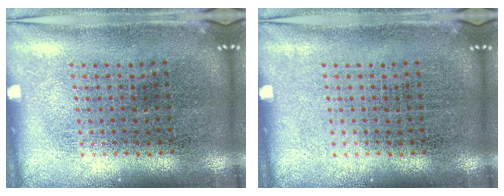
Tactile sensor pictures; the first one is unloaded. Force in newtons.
{"total": 0.0}